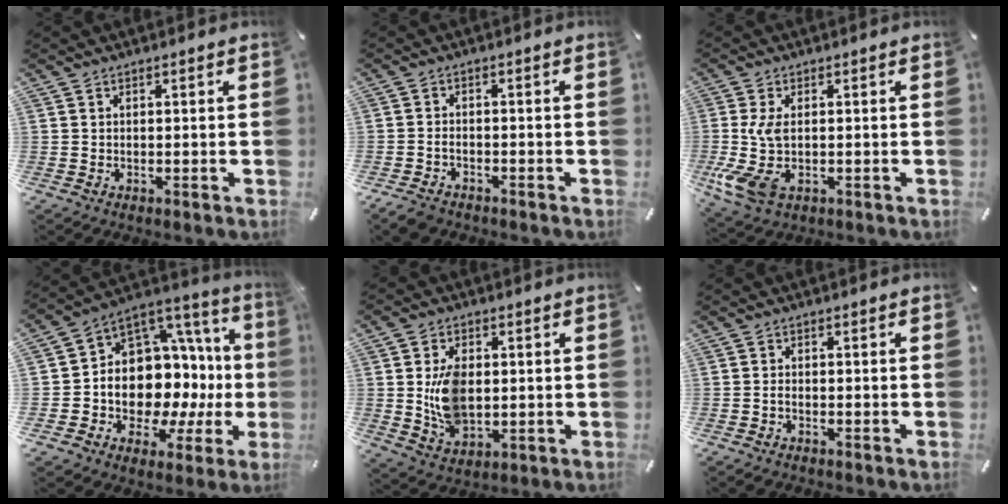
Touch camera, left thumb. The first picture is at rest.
{"total": 2.9, "force": [-2.0, 1.7, 1.3], "torque": [-0.037, 0.006, -0.042]}
{"total": 7.8, "force": [-0.3, 4.4, 6.5], "torque": [-0.160, -0.012, -0.007]}
{"total": 12.3, "force": [-0.3, 10.3, 6.8], "torque": [-0.097, -0.055, 0.004]}
{"total": 10.4, "force": [0.6, 7.1, 7.5], "torque": [-0.157, -0.001, 0.009]}
{"total": 1.0, "force": [-0.6, 0.4, 0.7], "torque": [-0.016, 0.000, -0.012]}